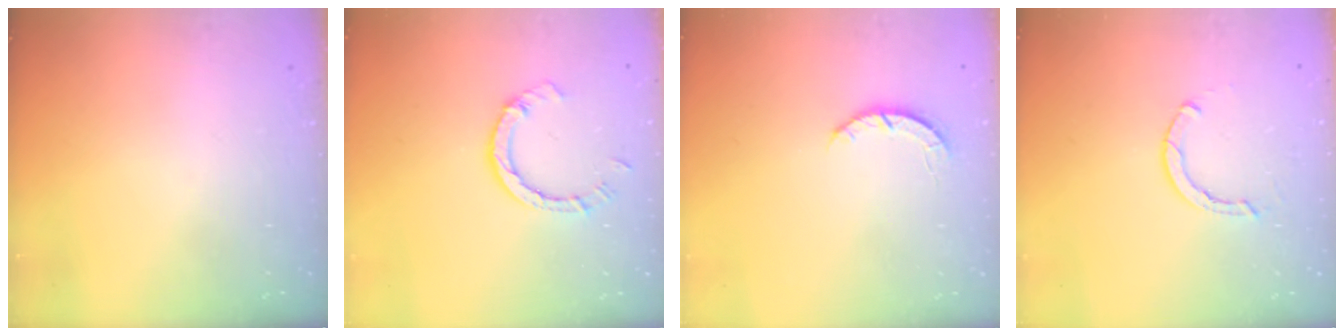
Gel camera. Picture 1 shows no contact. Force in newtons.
{"total": 4.8, "press": 4.8, "slide": 0.4}
{"total": 2.7, "press": 2.6, "slide": 0.4}
{"total": 2.3, "press": 2.3, "slide": 0.1}